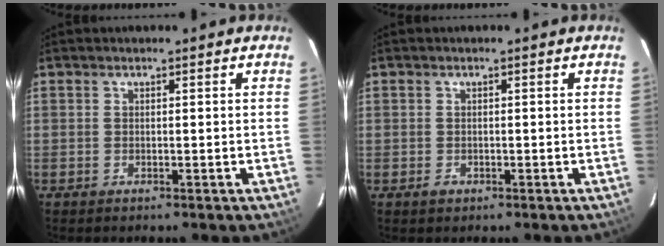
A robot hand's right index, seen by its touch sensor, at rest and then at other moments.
{"total": 1.4, "force": [-0.6, 1.2, 0.3], "torque": [-0.005, 0.002, -0.006]}